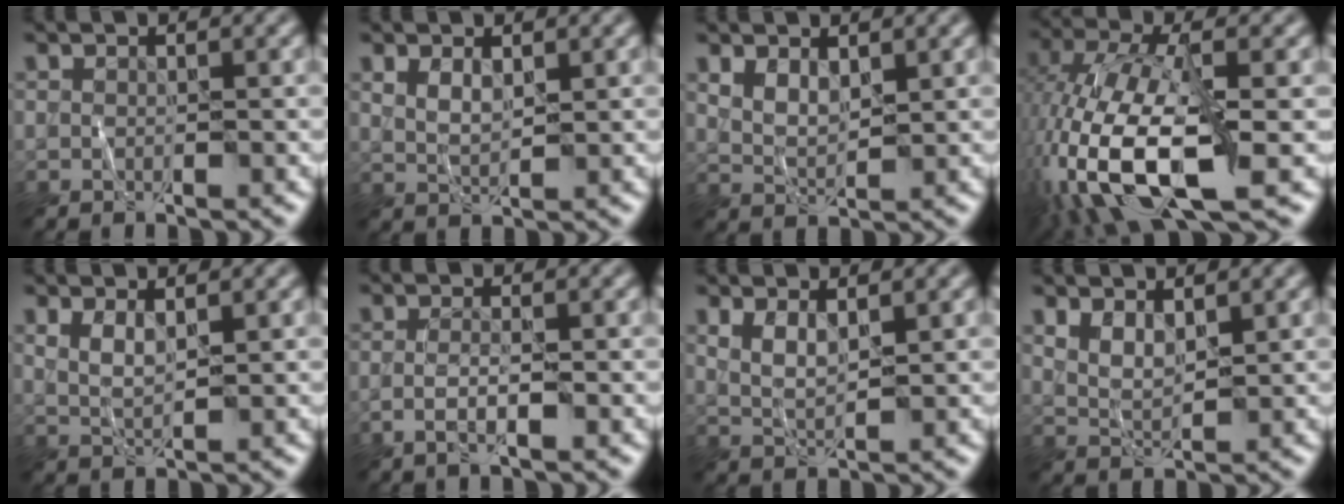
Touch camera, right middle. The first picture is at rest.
{"total": 1.9, "force": [1.0, 0.8, 1.4], "torque": [-0.030, -0.003, 0.024]}
{"total": 2.4, "force": [1.3, 1.2, 1.7], "torque": [-0.038, -0.005, 0.032]}
{"total": 12.2, "force": [-3.8, 5.3, 10.3], "torque": [-0.229, 0.000, -0.078]}
{"total": 1.9, "force": [1.1, 0.5, 1.5], "torque": [-0.032, -0.006, 0.026]}
{"total": 1.7, "force": [-0.6, 0.3, 1.5], "torque": [-0.033, 0.001, -0.016]}
{"total": 2.3, "force": [1.3, 0.7, 1.7], "torque": [-0.037, -0.007, 0.030]}
{"total": 2.4, "force": [1.5, 0.9, 1.7], "torque": [-0.039, -0.008, 0.034]}